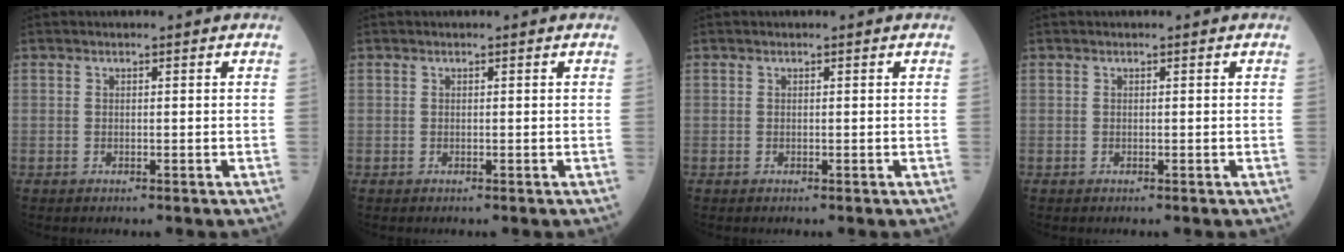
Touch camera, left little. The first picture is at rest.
{"total": 0.0}
{"total": 0.0}
{"total": 0.0}